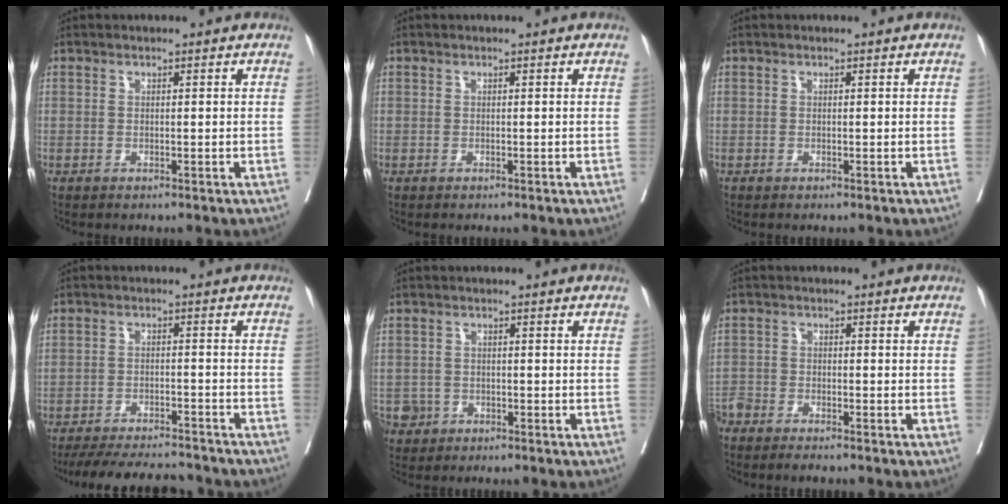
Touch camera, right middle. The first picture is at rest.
{"total": 0.0}
{"total": 0.0}
{"total": 13.8, "force": [-12.8, 2.5, 4.7], "torque": [-0.080, -0.003, -0.178]}
{"total": 3.1, "force": [-1.6, 2.6, 0.0], "torque": [0.002, 0.010, -0.030]}
{"total": 5.5, "force": [-5.0, 1.3, 2.0], "torque": [-0.030, -0.007, -0.088]}